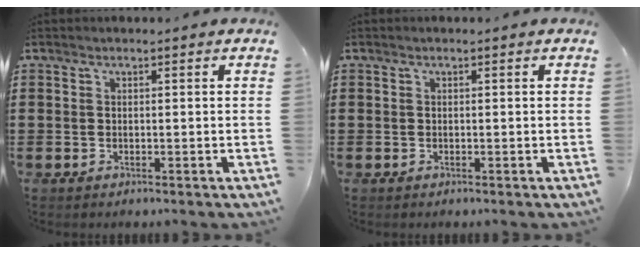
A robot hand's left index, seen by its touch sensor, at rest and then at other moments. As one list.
[{"total": 0.0}]